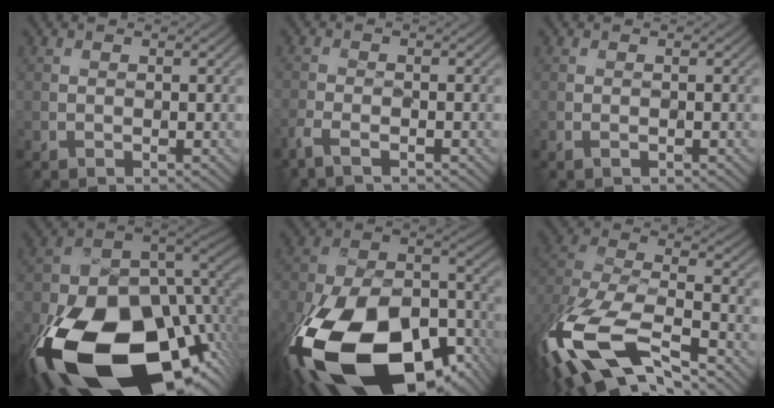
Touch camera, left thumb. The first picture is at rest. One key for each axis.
{"total": 2.9, "fx": -2.1, "fy": 0.8, "fz": 1.8, "tx": -0.046, "ty": -0.006, "tz": -0.050}
{"total": 0.9, "fx": -0.5, "fy": 0.5, "fz": 0.6, "tx": -0.015, "ty": -0.002, "tz": -0.009}
{"total": 22.8, "fx": -9.9, "fy": 12.6, "fz": 16.2, "tx": -0.362, "ty": -0.073, "tz": -0.115}
{"total": 23.4, "fx": -12.2, "fy": 12.1, "fz": 15.9, "tx": -0.373, "ty": -0.082, "tz": -0.161}
{"total": 16.6, "fx": -9.0, "fy": 7.9, "fz": 11.4, "tx": -0.295, "ty": -0.034, "tz": -0.149}